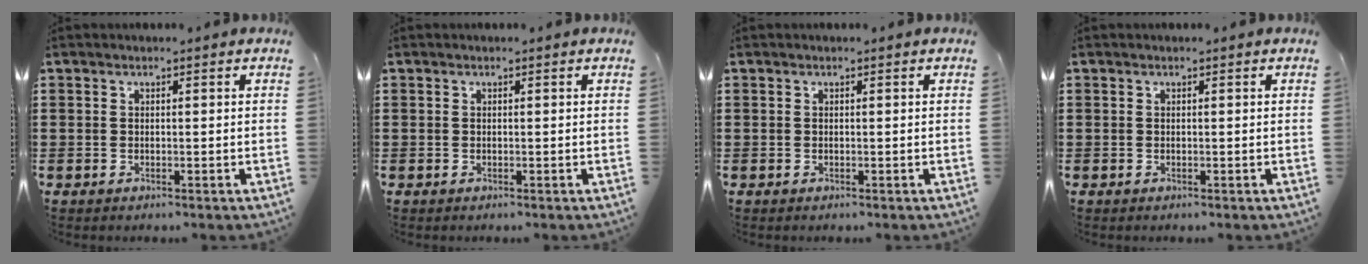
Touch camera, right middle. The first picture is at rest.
{"total": 0.0}
{"total": 0.0}
{"total": 0.0}